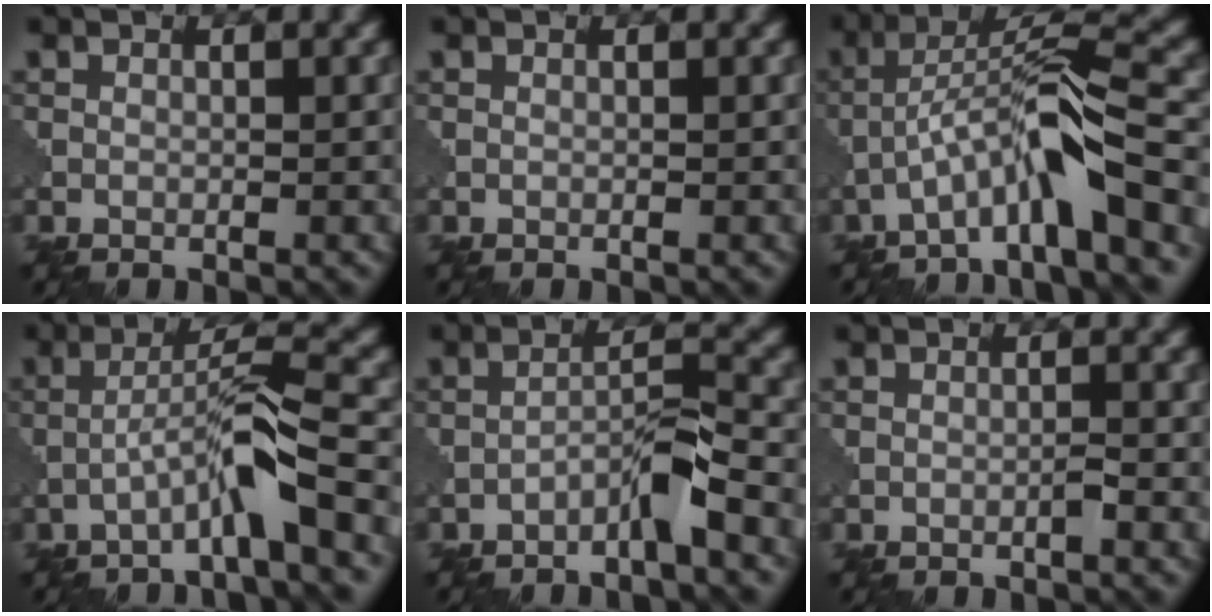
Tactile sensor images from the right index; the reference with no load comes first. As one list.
[{"total": 0.0}, {"total": 7.3, "force": [-3.6, 0.9, 6.3], "torque": [-0.113, 0.023, -0.070]}, {"total": 5.2, "force": [-2.4, 0.2, 4.6], "torque": [-0.080, 0.021, -0.059]}, {"total": 3.3, "force": [-2.2, 0.2, 2.5], "torque": [-0.043, 0.017, -0.045]}, {"total": 0.7, "force": [-0.4, -0.1, 0.5], "torque": [-0.010, 0.003, -0.010]}]